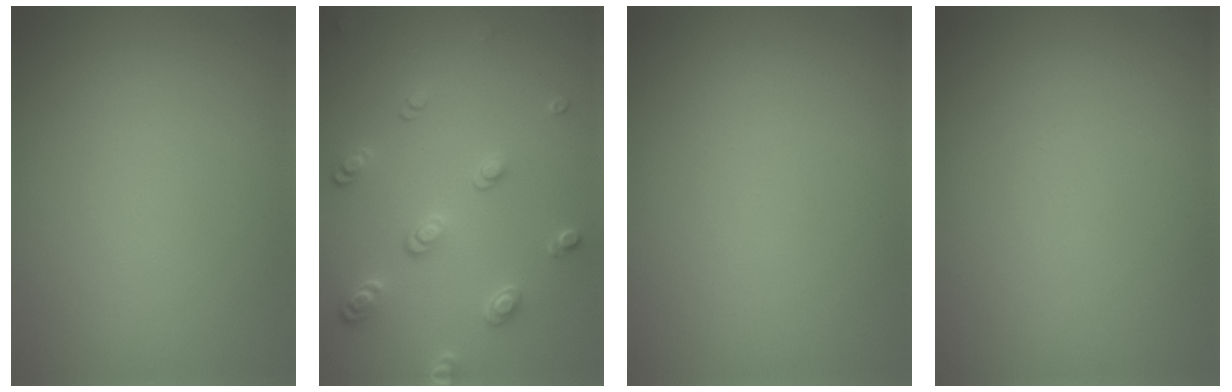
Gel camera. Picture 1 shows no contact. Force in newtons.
{"total": 2.6, "press": 2.5, "slide": 0.8}
{"total": 0.0}
{"total": 0.0}